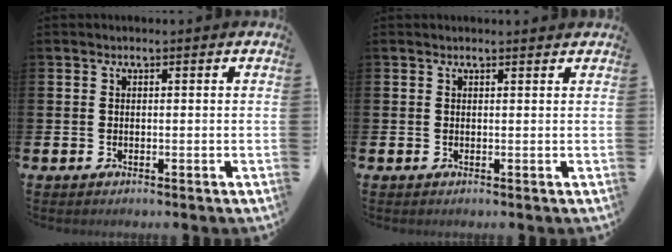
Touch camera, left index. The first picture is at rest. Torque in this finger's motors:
{"motor_torque": [0.90, -1.24, 0.03, 0.06]}